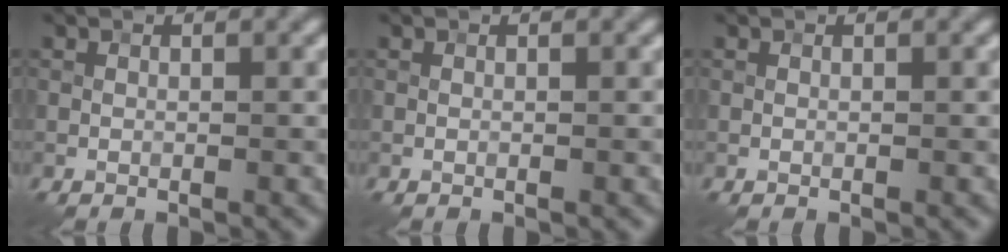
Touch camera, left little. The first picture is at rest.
{"total": 0.0}
{"total": 0.0}